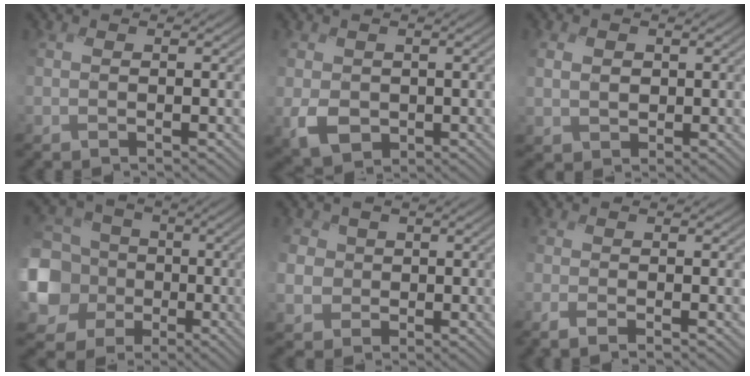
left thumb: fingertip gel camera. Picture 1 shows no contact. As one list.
[{"total": 3.5, "force": [-0.4, 3.2, 1.4], "torque": [-0.050, -0.015, -0.016]}, {"total": 2.7, "force": [0.1, 2.5, 0.8], "torque": [-0.035, -0.007, -0.001]}, {"total": 13.6, "force": [-2.9, 12.2, 5.2], "torque": [-0.202, -0.030, -0.087]}, {"total": 4.0, "force": [0.0, 4.0, 0.3], "torque": [-0.016, 0.001, -0.016]}, {"total": 1.3, "force": [-1.1, -0.5, -0.4], "torque": [0.011, 0.000, -0.028]}]